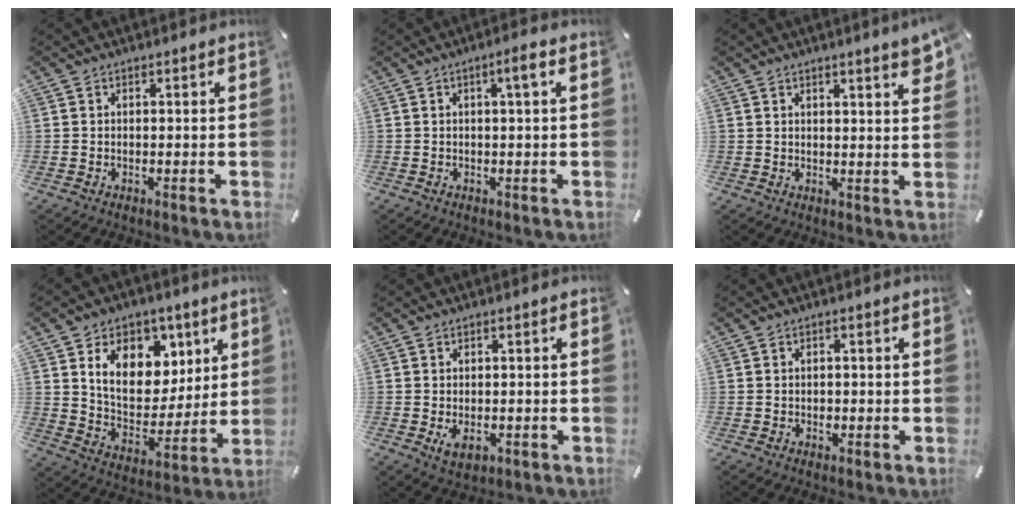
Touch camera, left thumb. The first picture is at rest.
{"total": 3.2, "force": [0.6, 0.1, 3.1], "torque": [-0.053, -0.002, 0.007]}
{"total": 3.4, "force": [2.6, 0.3, 2.1], "torque": [-0.032, -0.015, 0.044]}
{"total": 14.6, "force": [7.2, 10.8, 6.9], "torque": [-0.107, -0.038, 0.134]}
{"total": 3.2, "force": [-0.7, 2.2, 2.1], "torque": [-0.042, -0.006, -0.015]}
{"total": 1.0, "force": [-0.2, 0.8, 0.5], "torque": [-0.012, 0.001, -0.004]}